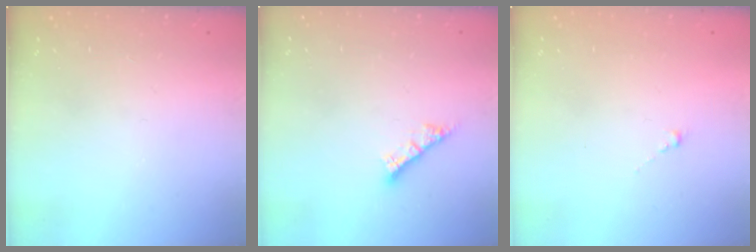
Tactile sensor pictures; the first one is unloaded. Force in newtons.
{"total": 4.8, "press": 4.8, "slide": 0.3}
{"total": 0.0}